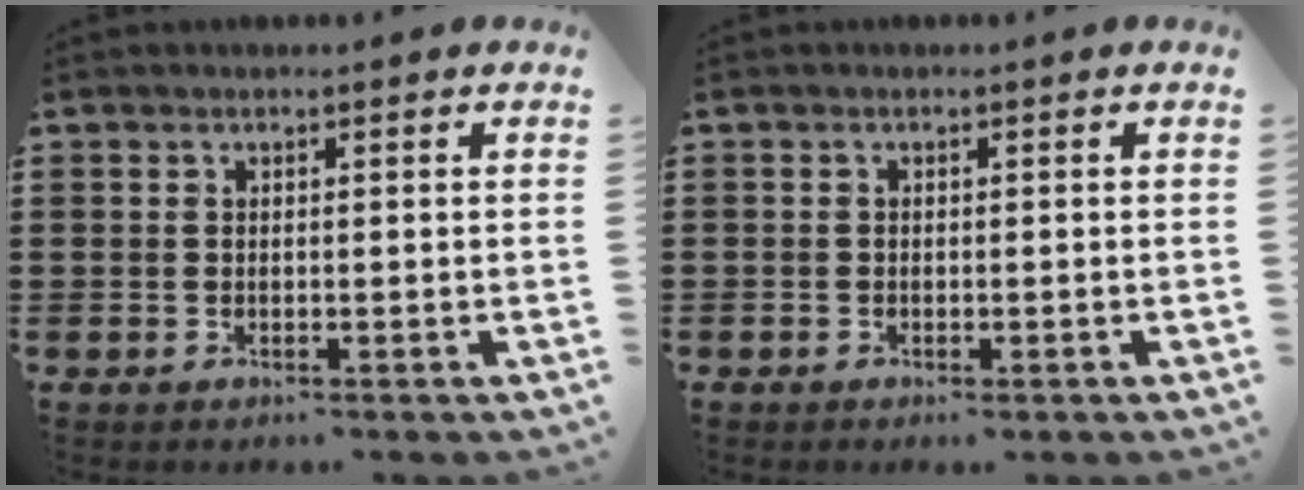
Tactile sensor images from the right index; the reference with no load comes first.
{"total": 0.6, "force": [-0.5, 0.4, 0.2], "torque": [-0.005, 0.000, -0.010]}